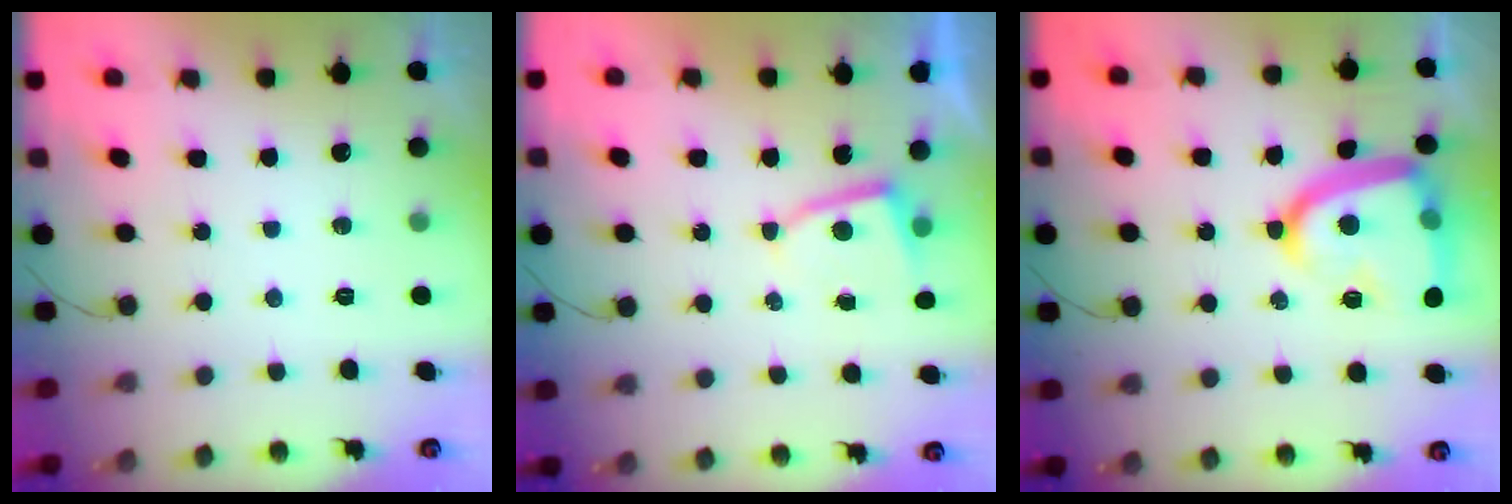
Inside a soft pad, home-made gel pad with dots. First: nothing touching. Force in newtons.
{"total": 3.1, "press": 3.1, "slide": 0.3}
{"total": 17.1, "press": 17.0, "slide": 1.2}